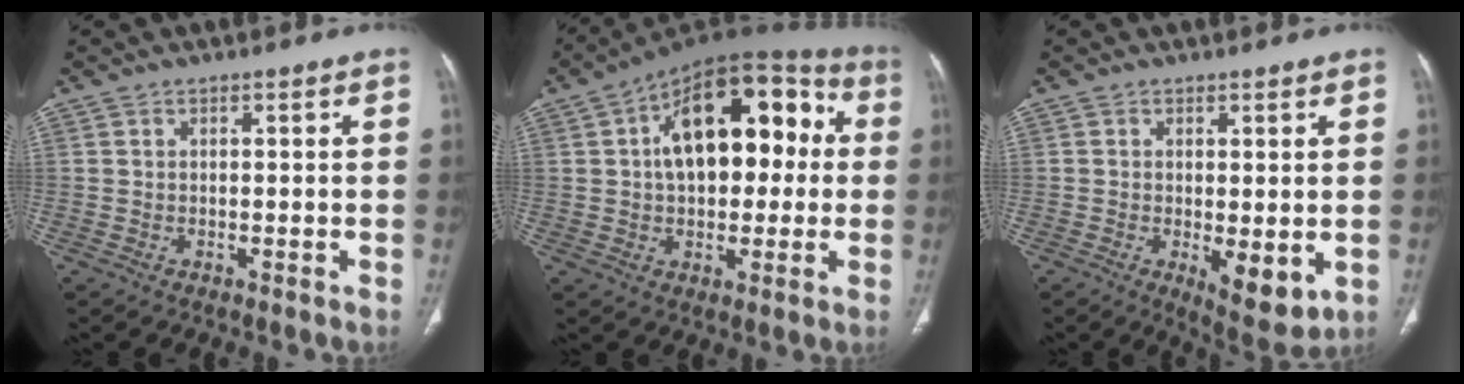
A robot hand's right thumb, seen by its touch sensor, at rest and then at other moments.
{"total": 21.1, "force": [3.2, 11.9, 17.1], "torque": [-0.220, 0.040, 0.039]}
{"total": 7.2, "force": [-1.4, 2.9, 6.5], "torque": [-0.089, -0.022, -0.013]}